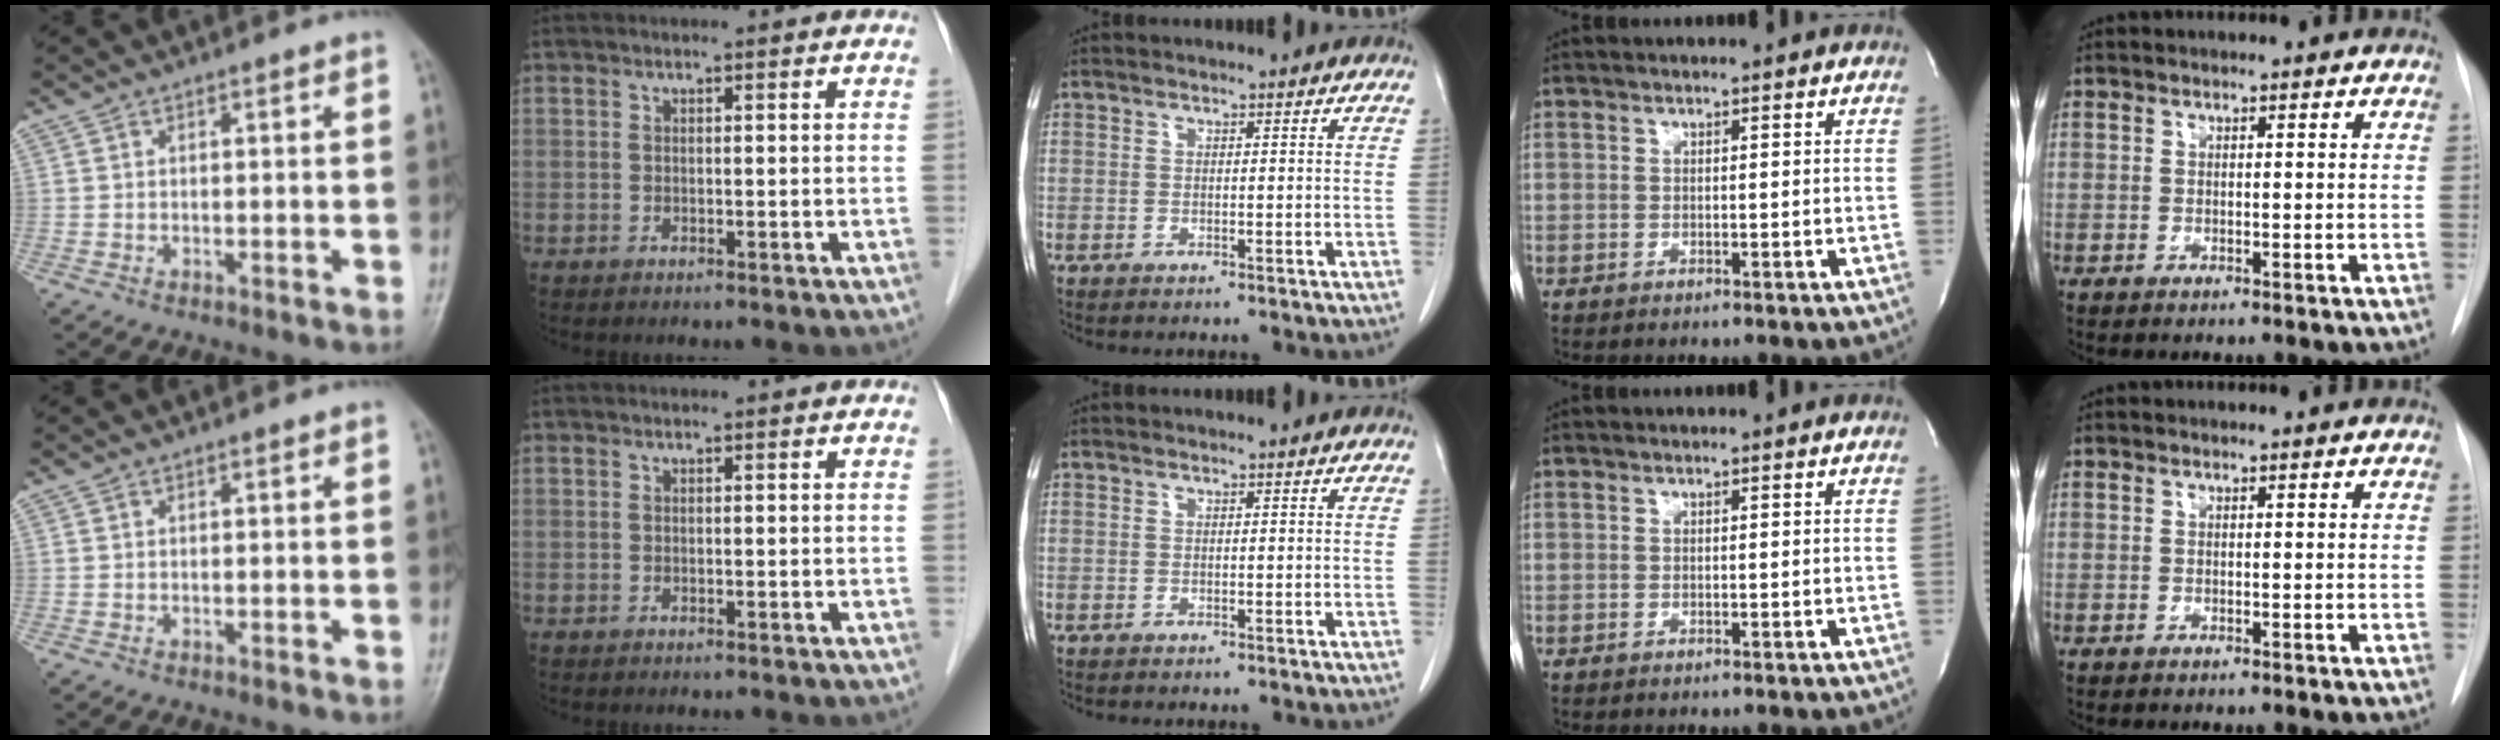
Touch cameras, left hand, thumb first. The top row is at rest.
{}